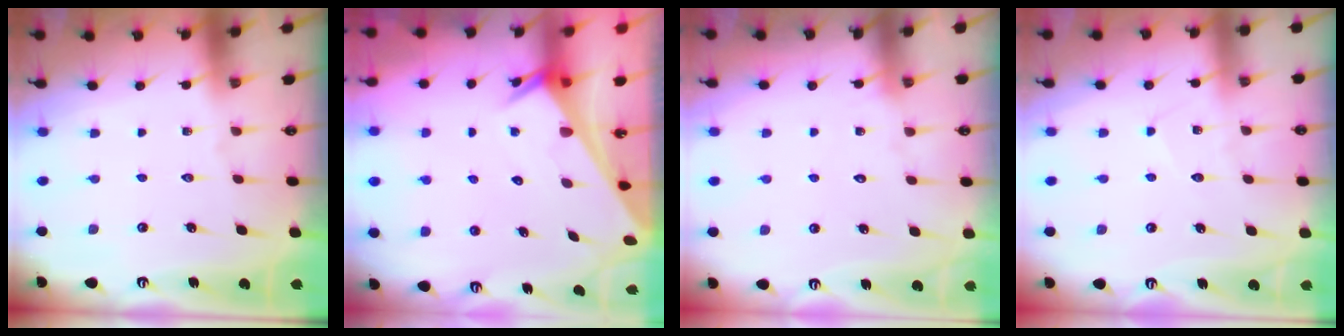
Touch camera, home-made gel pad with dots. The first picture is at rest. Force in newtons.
{"total": 2.7, "press": 2.7, "slide": 0.1}
{"total": 3.1, "press": 3.1, "slide": 0.2}
{"total": 4.5, "press": 4.5, "slide": 0.5}